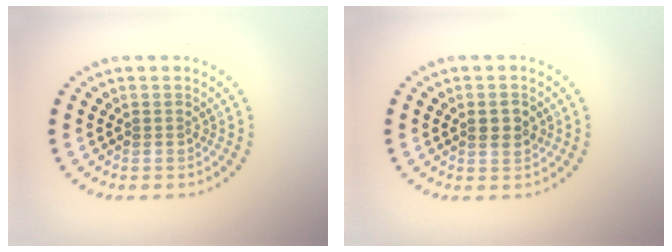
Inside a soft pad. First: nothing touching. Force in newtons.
{"total": 1.8, "press": 1.8, "slide": 0.2}